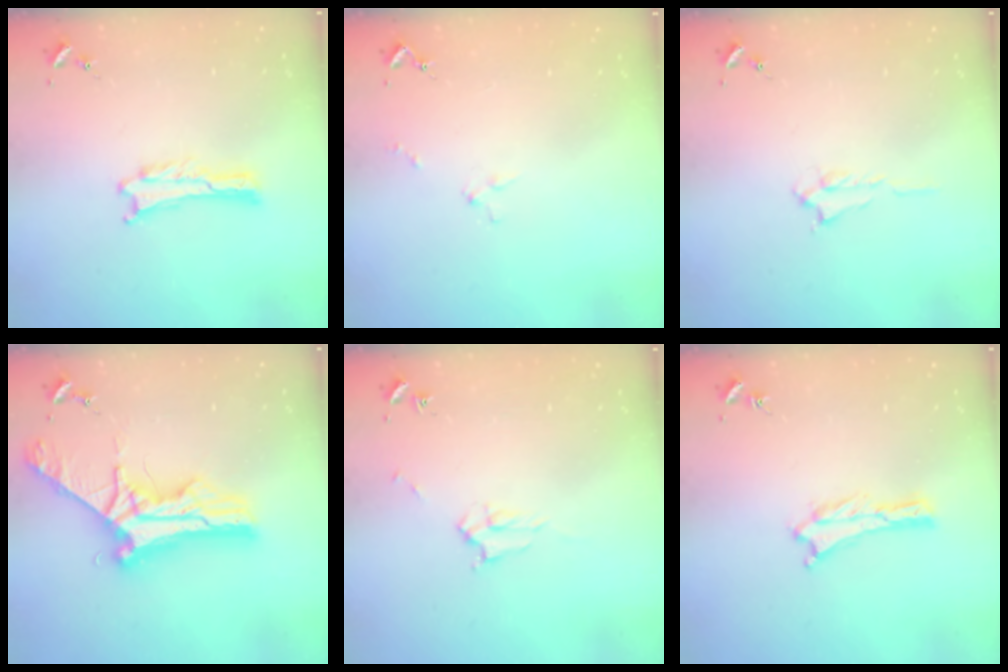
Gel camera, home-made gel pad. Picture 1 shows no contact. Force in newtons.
{"total": 1.3, "press": 1.2, "slide": 0.1}
{"total": 0.7, "press": 0.6, "slide": 0.2}
{"total": 10.7, "press": 10.7, "slide": 0.9}
{"total": 2.3, "press": 2.3, "slide": 0.3}
{"total": 0.0}